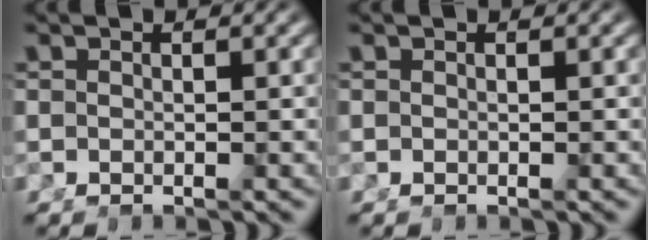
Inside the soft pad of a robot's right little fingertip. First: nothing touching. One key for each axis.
{"total": 0.0}